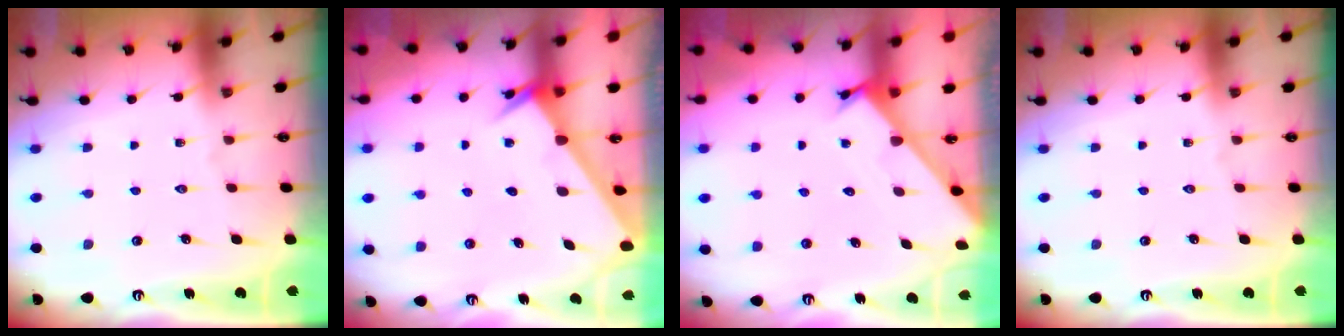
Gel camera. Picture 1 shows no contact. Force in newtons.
{"total": 1.9, "press": 1.9, "slide": 0.1}
{"total": 3.5, "press": 3.5, "slide": 0.4}
{"total": 0.0}